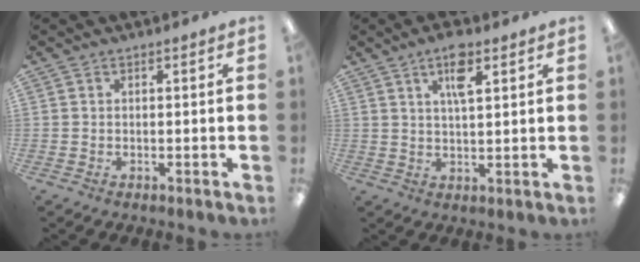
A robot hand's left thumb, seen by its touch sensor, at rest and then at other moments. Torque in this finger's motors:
{"motor_torque": [-0.05, 0.06, -0.12, -0.24, 0.10]}